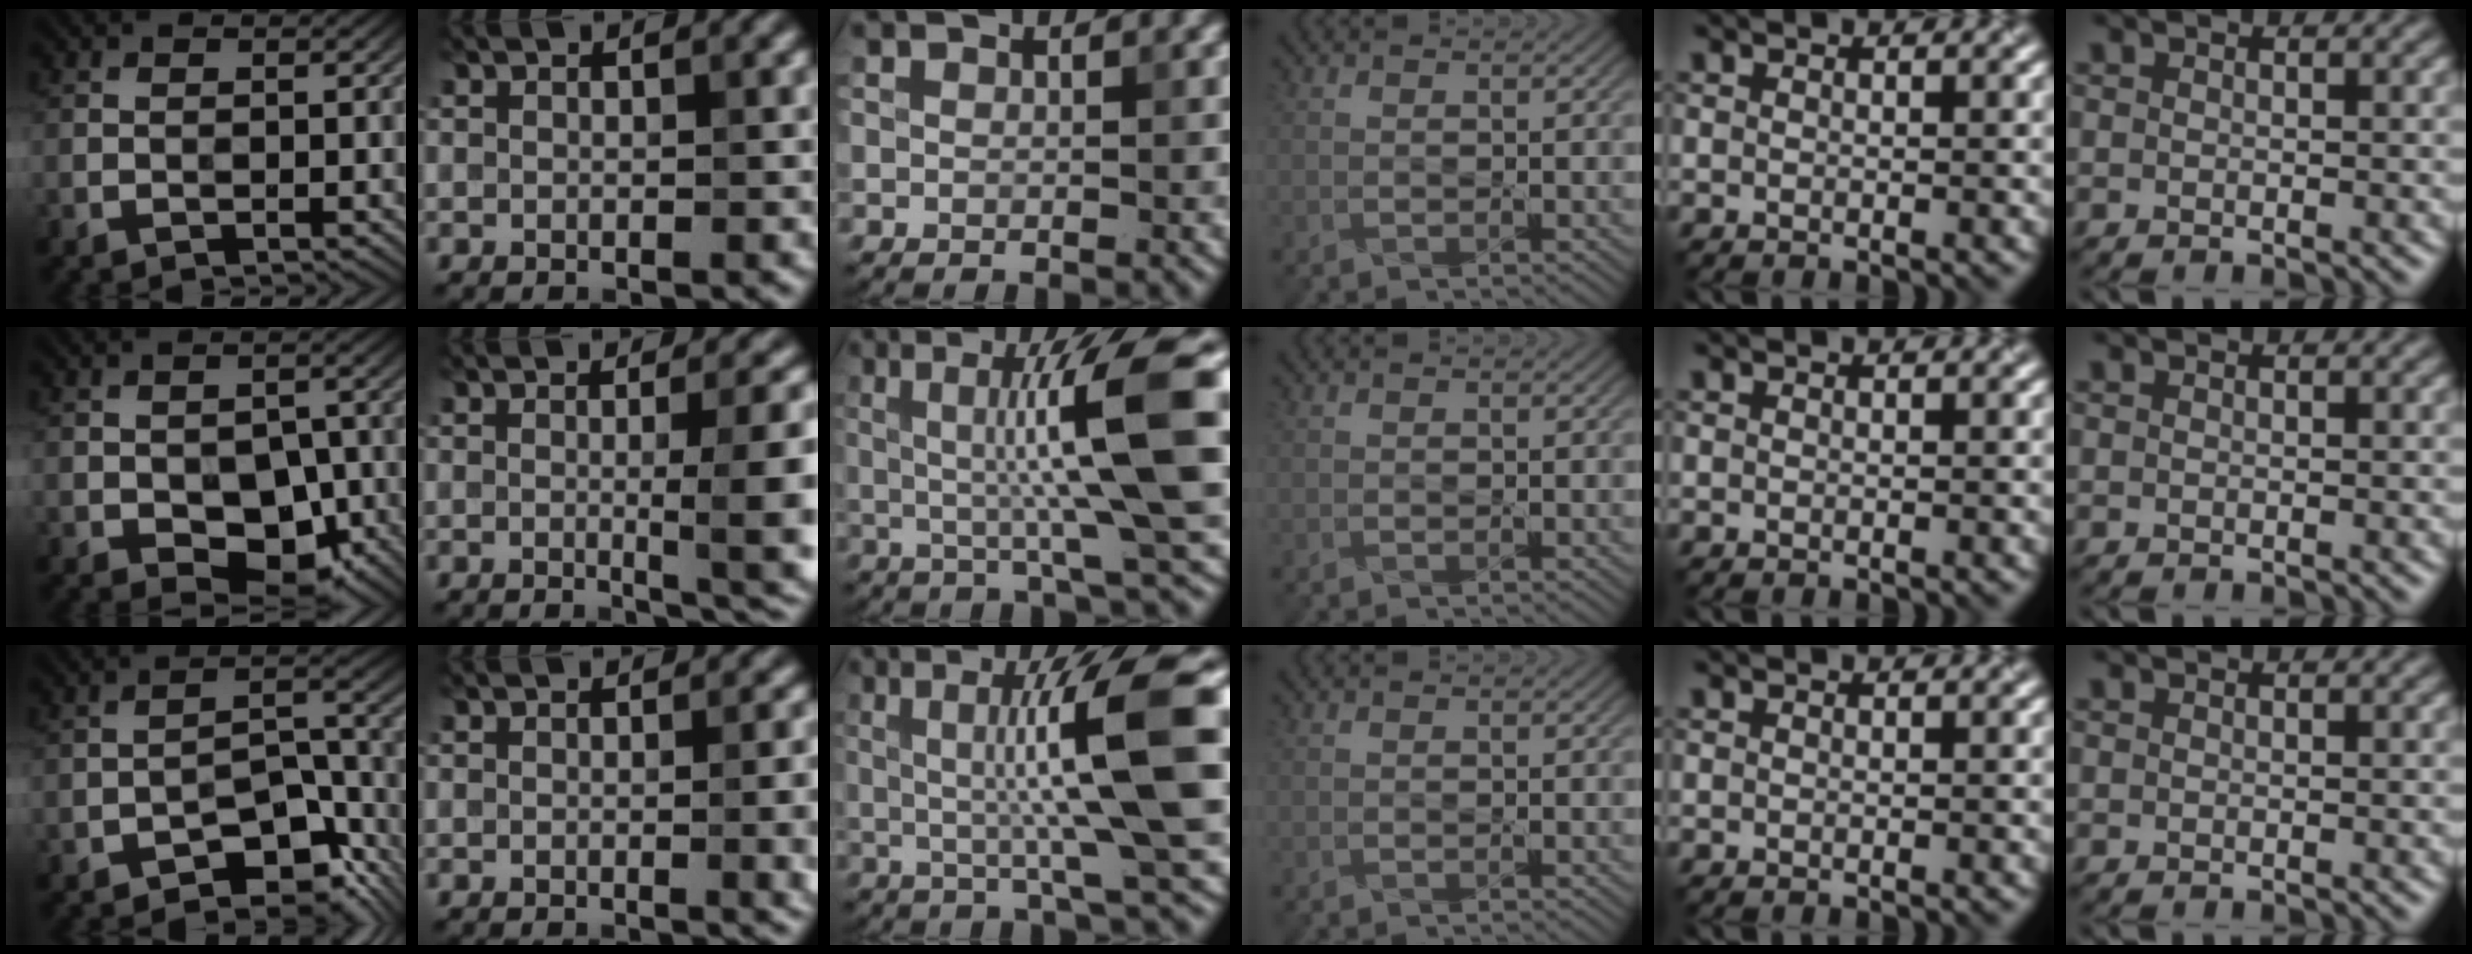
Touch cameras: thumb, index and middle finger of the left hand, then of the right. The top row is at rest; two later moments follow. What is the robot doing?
{"motion": "shake", "object": "plastic piggy bank"}